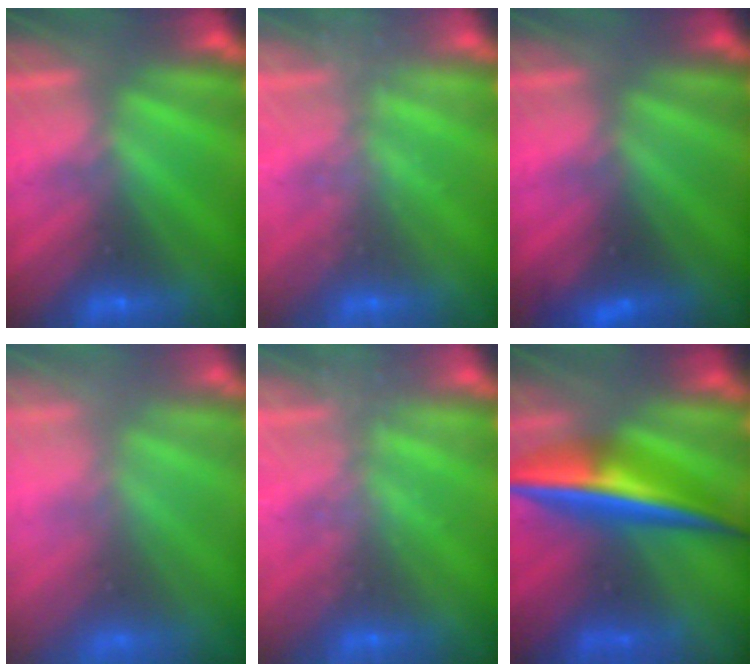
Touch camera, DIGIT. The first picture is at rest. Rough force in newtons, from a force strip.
{"total": 1.7}
{"total": 1.8}
{"total": 8.5}
{"total": 1.7}
{"total": 7.6}